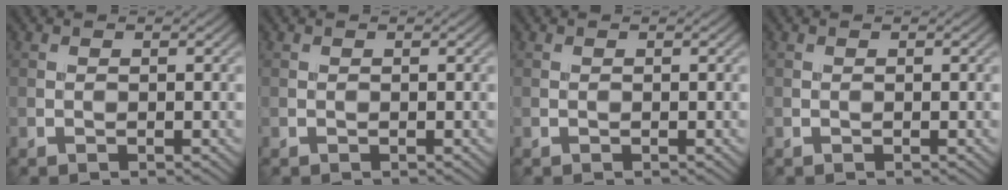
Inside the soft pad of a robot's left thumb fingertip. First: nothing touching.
{"total": 0.0}
{"total": 0.0}
{"total": 0.0}